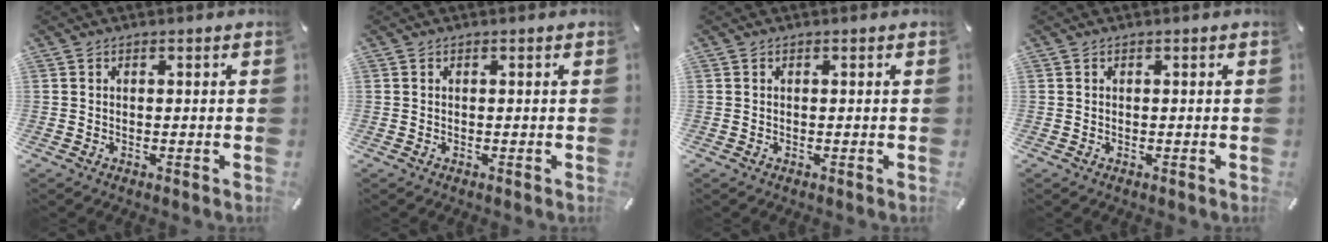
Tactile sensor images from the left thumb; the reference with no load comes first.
{"total": 0.0}
{"total": 0.0}
{"total": 0.0}